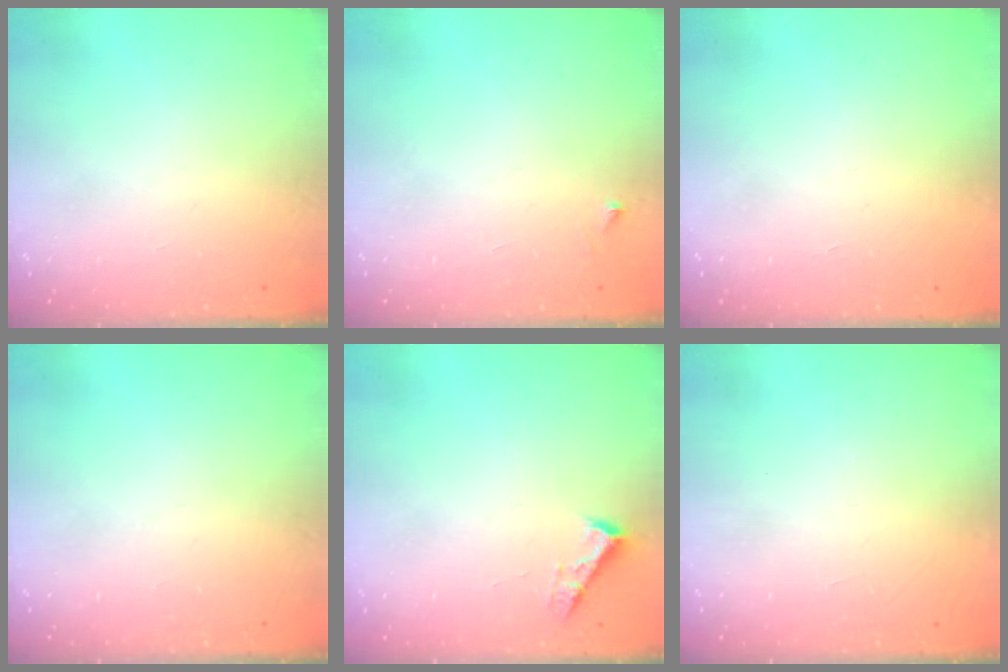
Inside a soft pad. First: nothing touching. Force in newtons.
{"total": 2.5, "press": 2.5, "slide": 0.3}
{"total": 1.5, "press": 1.5, "slide": 0.1}
{"total": 0.0}
{"total": 2.5, "press": 2.5, "slide": 0.3}
{"total": 1.6, "press": 1.6, "slide": 0.1}